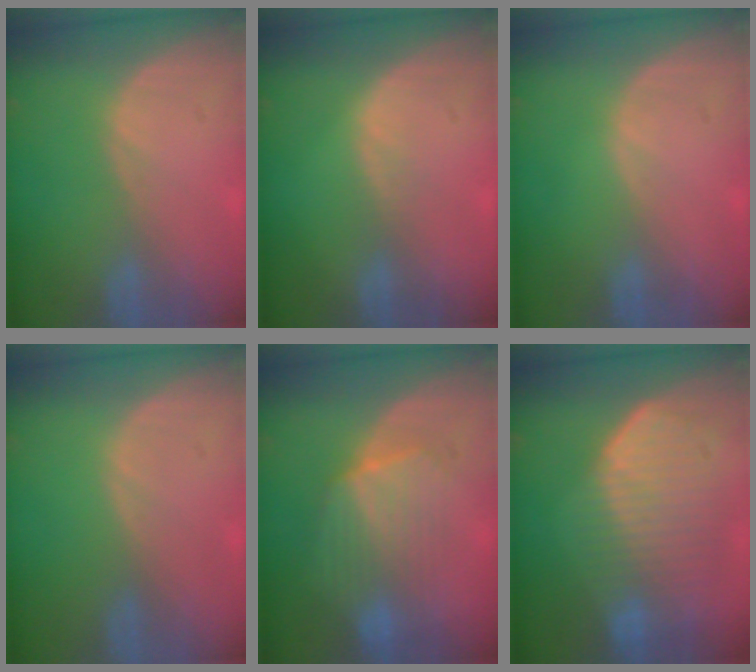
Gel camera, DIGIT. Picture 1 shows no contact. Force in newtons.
{"total": 0.9, "press": 0.9, "slide": 0.1}
{"total": 0.0}
{"total": 0.0}
{"total": 7.2, "press": 7.1, "slide": 0.4}
{"total": 10.7, "press": 9.4, "slide": 5.2}